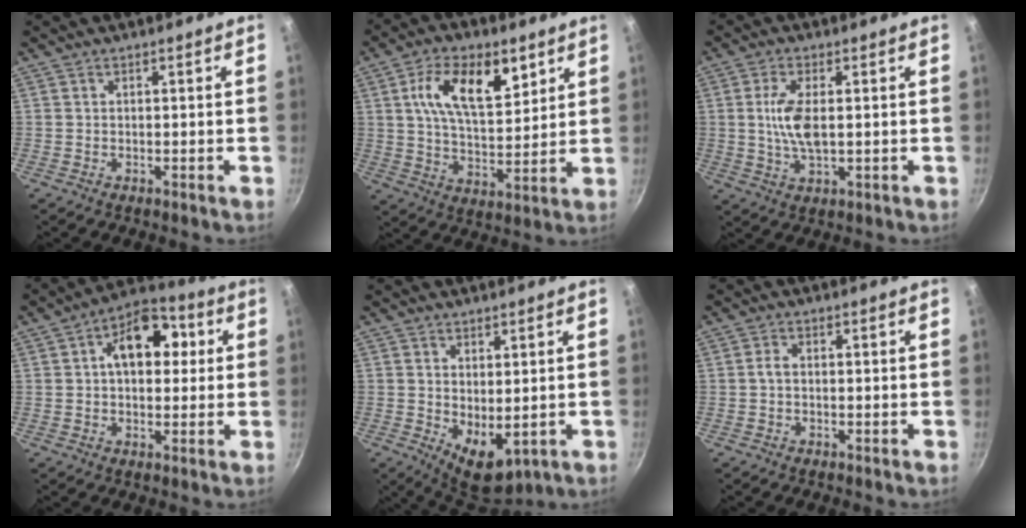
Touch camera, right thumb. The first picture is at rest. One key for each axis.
{"total": 15.2, "fx": 6.3, "fy": 7.5, "fz": 11.6, "tx": -0.172, "ty": -0.020, "tz": 0.114}
{"total": 7.1, "fx": 0.6, "fy": 3.0, "fz": 6.4, "tx": -0.138, "ty": -0.007, "tz": 0.014}
{"total": 12.2, "fx": 2.6, "fy": 7.4, "fz": 9.3, "tx": -0.109, "ty": 0.023, "tz": 0.029}
{"total": 8.1, "fx": -1.1, "fy": 4.2, "fz": 6.8, "tx": -0.093, "ty": -0.013, "tz": 0.005}
{"total": 1.5, "fx": -0.2, "fy": 0.9, "fz": 1.2, "tx": -0.019, "ty": 0.003, "tz": -0.006}